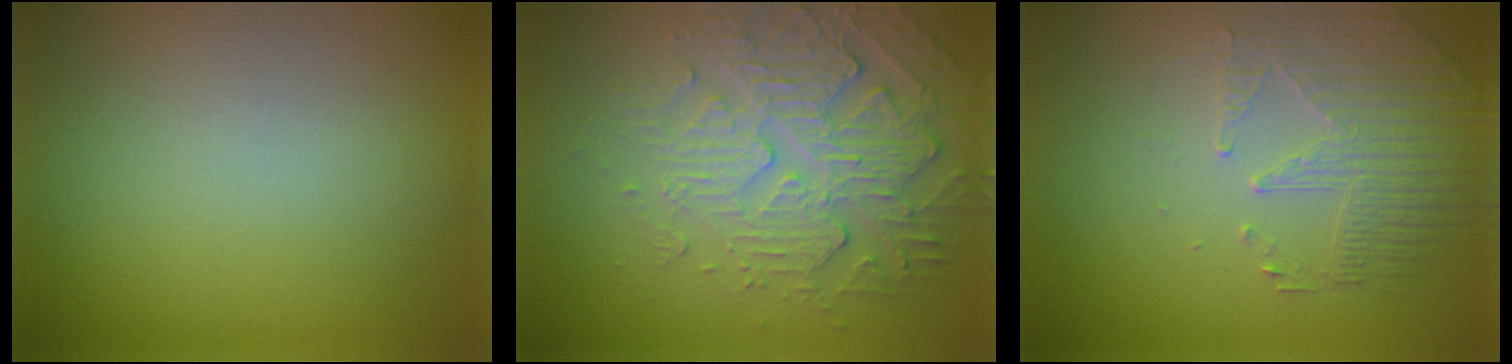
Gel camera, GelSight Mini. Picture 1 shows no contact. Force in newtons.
{"total": 4.8, "press": 4.2, "slide": 2.4}
{"total": 2.2, "press": 1.8, "slide": 1.2}